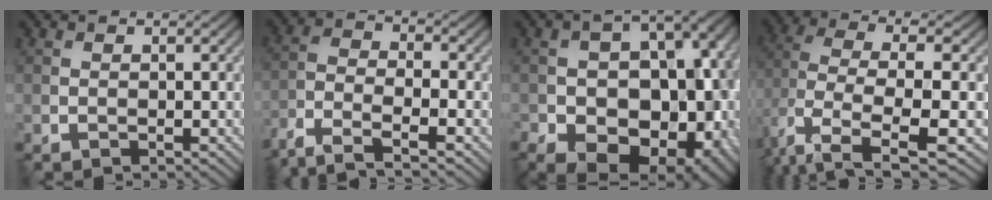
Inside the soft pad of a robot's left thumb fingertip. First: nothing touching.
{"total": 7.2, "force": [-5.4, 1.8, 4.4], "torque": [-0.095, -0.007, -0.116]}
{"total": 16.1, "force": [-5.8, 10.7, 10.5], "torque": [-0.146, -0.019, -0.073]}
{"total": 7.8, "force": [-0.7, 3.4, 6.9], "torque": [-0.161, -0.012, -0.025]}